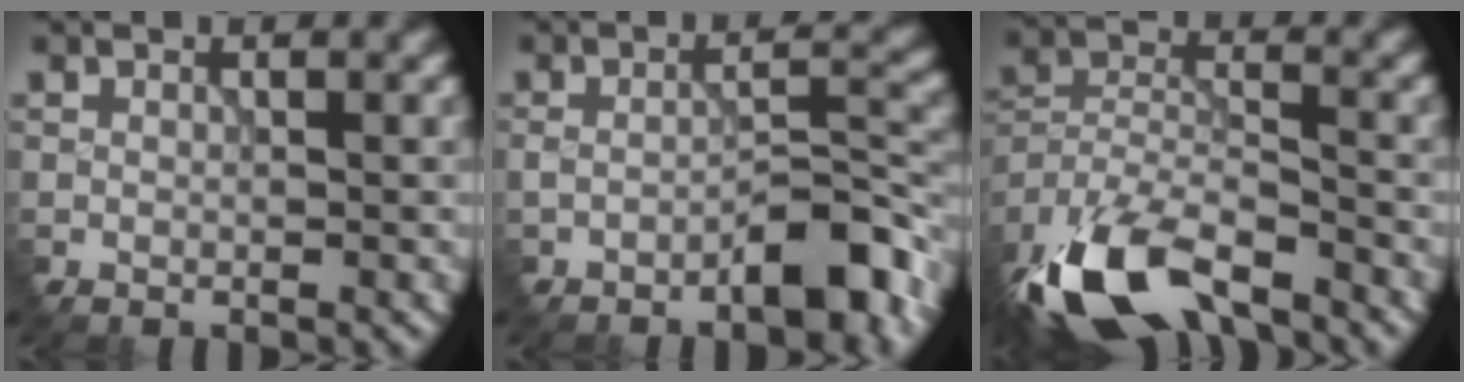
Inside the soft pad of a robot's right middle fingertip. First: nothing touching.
{"total": 5.6, "force": [-3.3, 1.6, 4.3], "torque": [-0.055, 0.006, -0.058]}
{"total": 11.3, "force": [-8.7, 4.1, 5.9], "torque": [-0.116, -0.014, -0.166]}